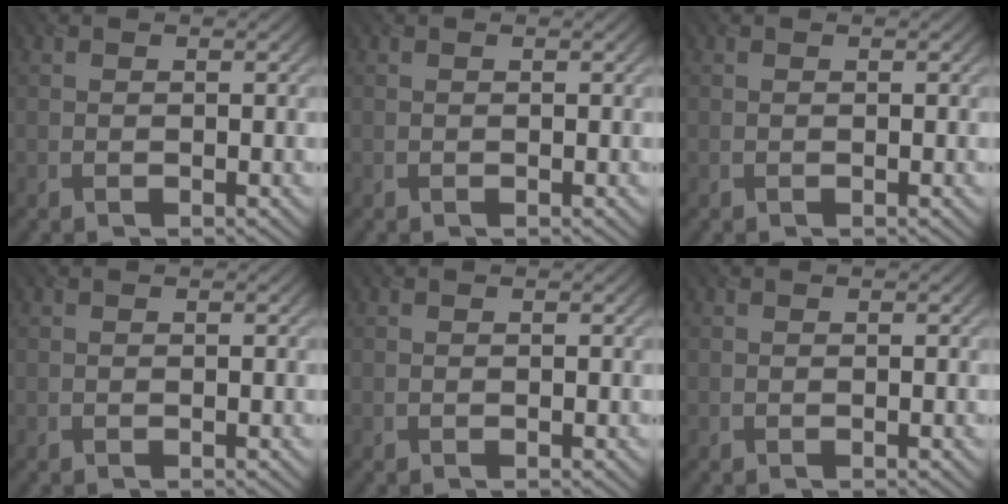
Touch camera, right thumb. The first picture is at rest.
{"total": 0.0}
{"total": 0.0}
{"total": 0.0}
{"total": 0.0}
{"total": 0.0}